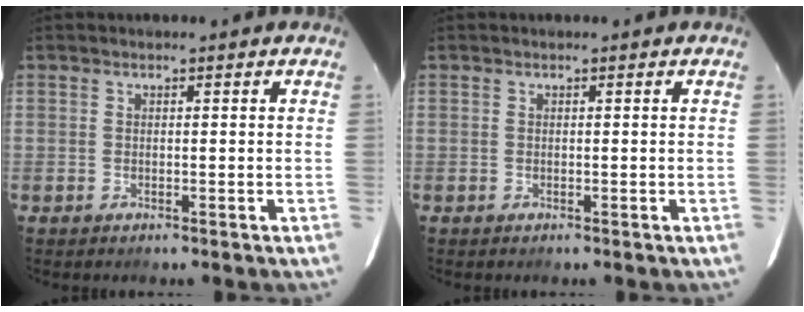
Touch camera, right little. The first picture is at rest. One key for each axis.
{"total": 0.0}